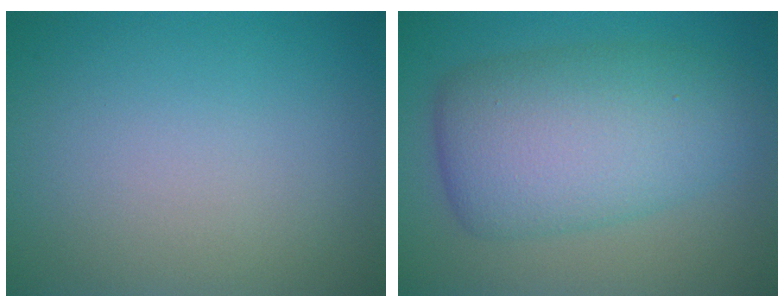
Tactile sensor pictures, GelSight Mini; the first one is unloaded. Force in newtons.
{"total": 7.7, "press": 7.7, "slide": 0.1}